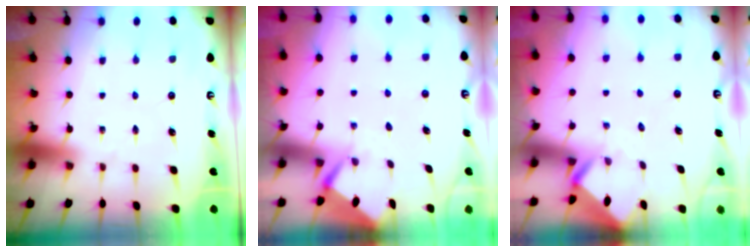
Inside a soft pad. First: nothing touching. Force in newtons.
{"total": 2.5, "press": 2.5, "slide": 0.4}
{"total": 2.8, "press": 2.8, "slide": 0.1}